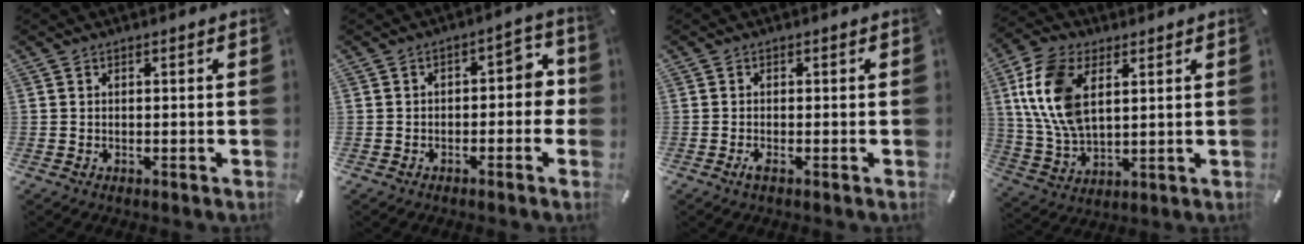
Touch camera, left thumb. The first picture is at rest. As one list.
[{"total": 5.5, "force": [-1.6, 3.3, 4.1], "torque": [-0.056, 0.016, -0.035]}, {"total": 1.5, "force": [-0.7, 0.4, 1.3], "torque": [-0.031, -0.002, -0.015]}, {"total": 13.6, "force": [4.1, 8.4, 9.9], "torque": [-0.246, -0.004, 0.070]}]